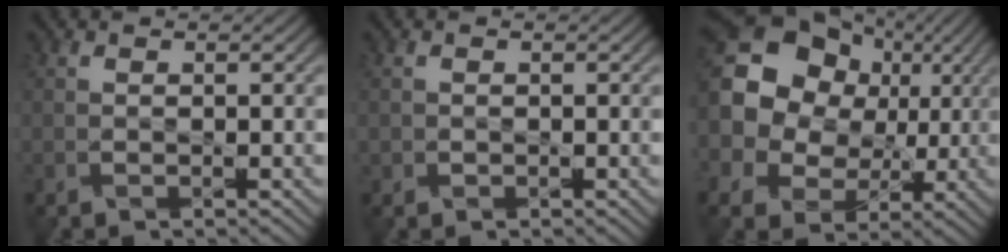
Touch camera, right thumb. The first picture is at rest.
{"total": 0.8, "force": [-0.1, 0.8, -0.1], "torque": [0.001, -0.005, -0.004]}
{"total": 17.1, "force": [3.7, 14.5, 8.3], "torque": [-0.248, 0.030, 0.073]}